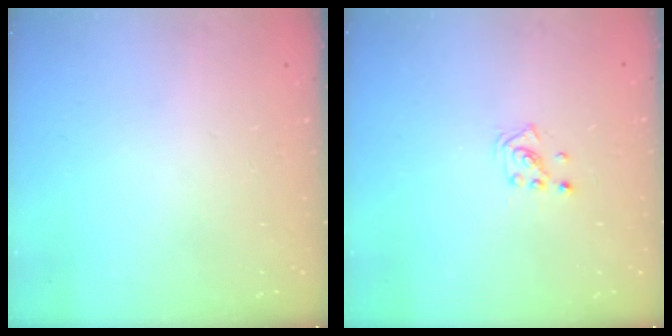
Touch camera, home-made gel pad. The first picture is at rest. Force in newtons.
{"total": 1.4, "press": 1.4, "slide": 0.1}